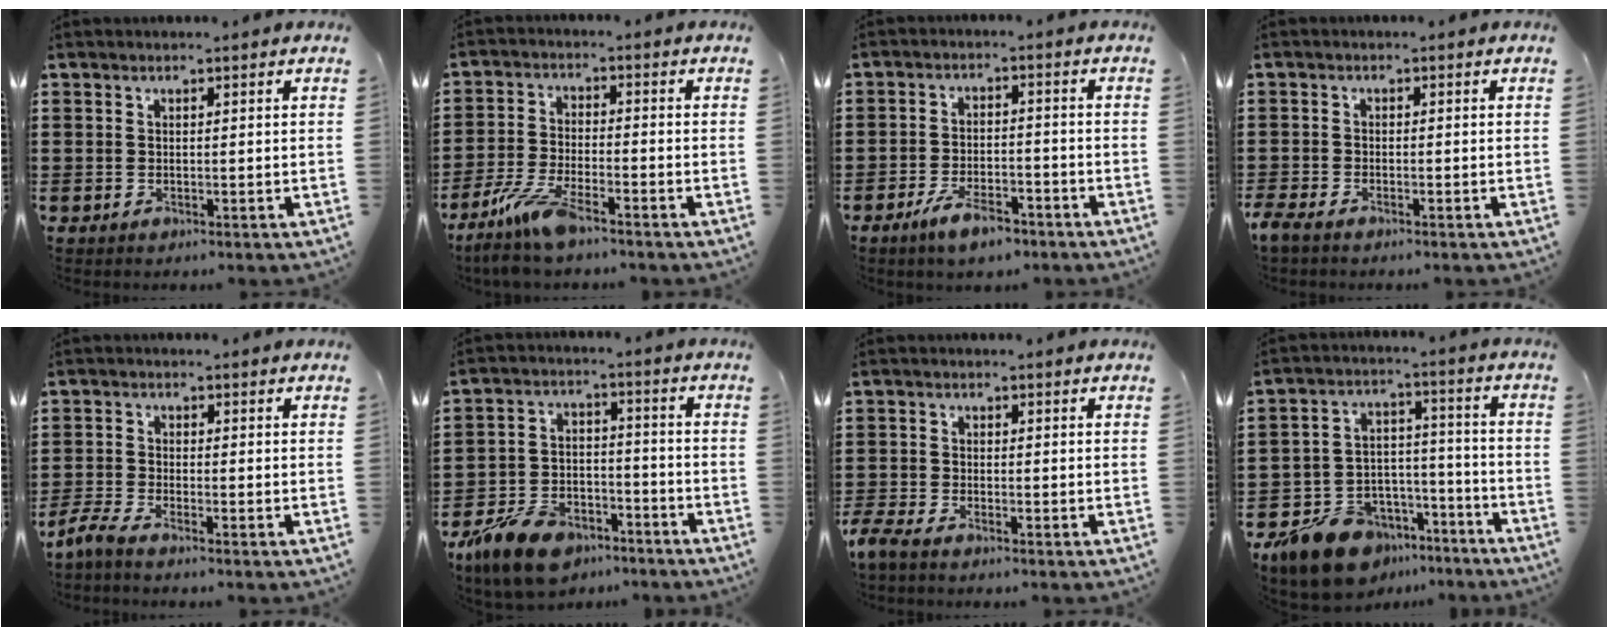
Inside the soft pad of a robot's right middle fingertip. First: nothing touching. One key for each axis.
{"total": 7.2, "fx": -5.5, "fy": 1.1, "fz": 4.6, "tx": -0.105, "ty": -0.012, "tz": -0.105}
{"total": 5.6, "fx": -4.2, "fy": 1.7, "fz": 3.3, "tx": -0.066, "ty": 0.004, "tz": -0.078}
{"total": 1.6, "fx": -1.4, "fy": 0.3, "fz": 0.7, "tx": -0.030, "ty": -0.005, "tz": -0.033}
{"total": 2.7, "fx": -2.2, "fy": 0.1, "fz": 1.5, "tx": -0.057, "ty": -0.010, "tz": -0.052}
{"total": 10.4, "fx": -8.2, "fy": 4.5, "fz": 4.5, "tx": -0.101, "ty": 0.030, "tz": -0.156}
{"total": 2.3, "fx": -2.1, "fy": 0.3, "fz": 0.9, "tx": -0.041, "ty": -0.007, "tz": -0.049}
{"total": 12.2, "fx": -9.9, "fy": 6.0, "fz": 3.9, "tx": -0.084, "ty": 0.057, "tz": -0.184}